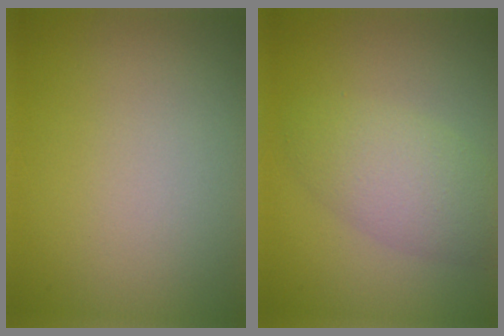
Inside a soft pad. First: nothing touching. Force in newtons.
{"total": 4.2, "press": 4.2, "slide": 0.1}